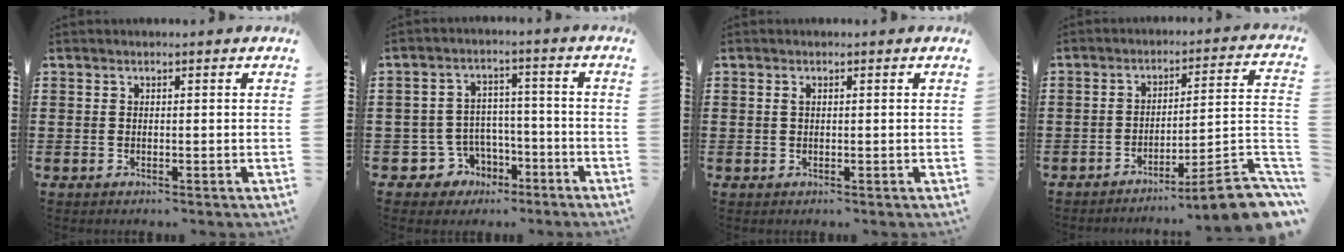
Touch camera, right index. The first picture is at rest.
{"total": 5.3, "force": [-2.8, 4.3, 1.2], "torque": [-0.041, 0.012, -0.052]}
{"total": 0.7, "force": [0.2, 0.3, 0.6], "torque": [-0.014, 0.000, 0.004]}
{"total": 7.9, "force": [-5.7, 0.1, 5.5], "torque": [-0.083, -0.005, -0.110]}